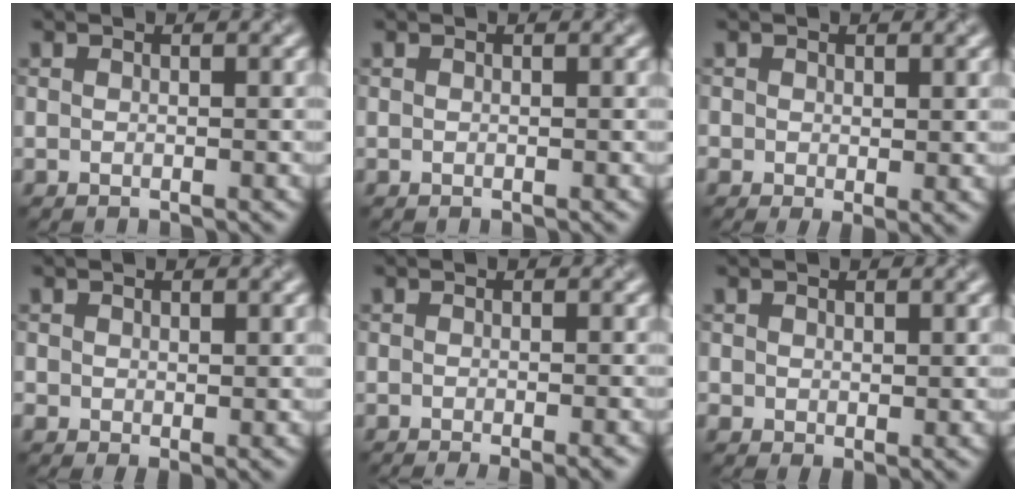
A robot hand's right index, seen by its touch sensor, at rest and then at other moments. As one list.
[{"total": 0.0}, {"total": 1.8, "force": [0.1, 1.1, 1.5], "torque": [-0.029, -0.009, 0.004]}, {"total": 1.4, "force": [0.4, 0.9, 1.0], "torque": [-0.020, -0.006, 0.011]}, {"total": 2.2, "force": [-1.4, 0.3, 1.7], "torque": [-0.025, -0.012, -0.020]}, {"total": 1.3, "force": [0.6, 0.9, 0.8], "torque": [-0.017, -0.007, 0.015]}]